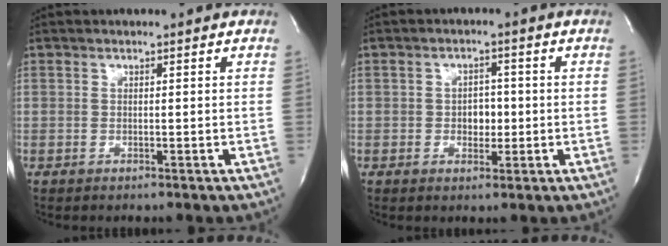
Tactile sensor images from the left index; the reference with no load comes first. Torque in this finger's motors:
{"motor_torque": [-0.11, -0.04, -0.05, 0.00]}